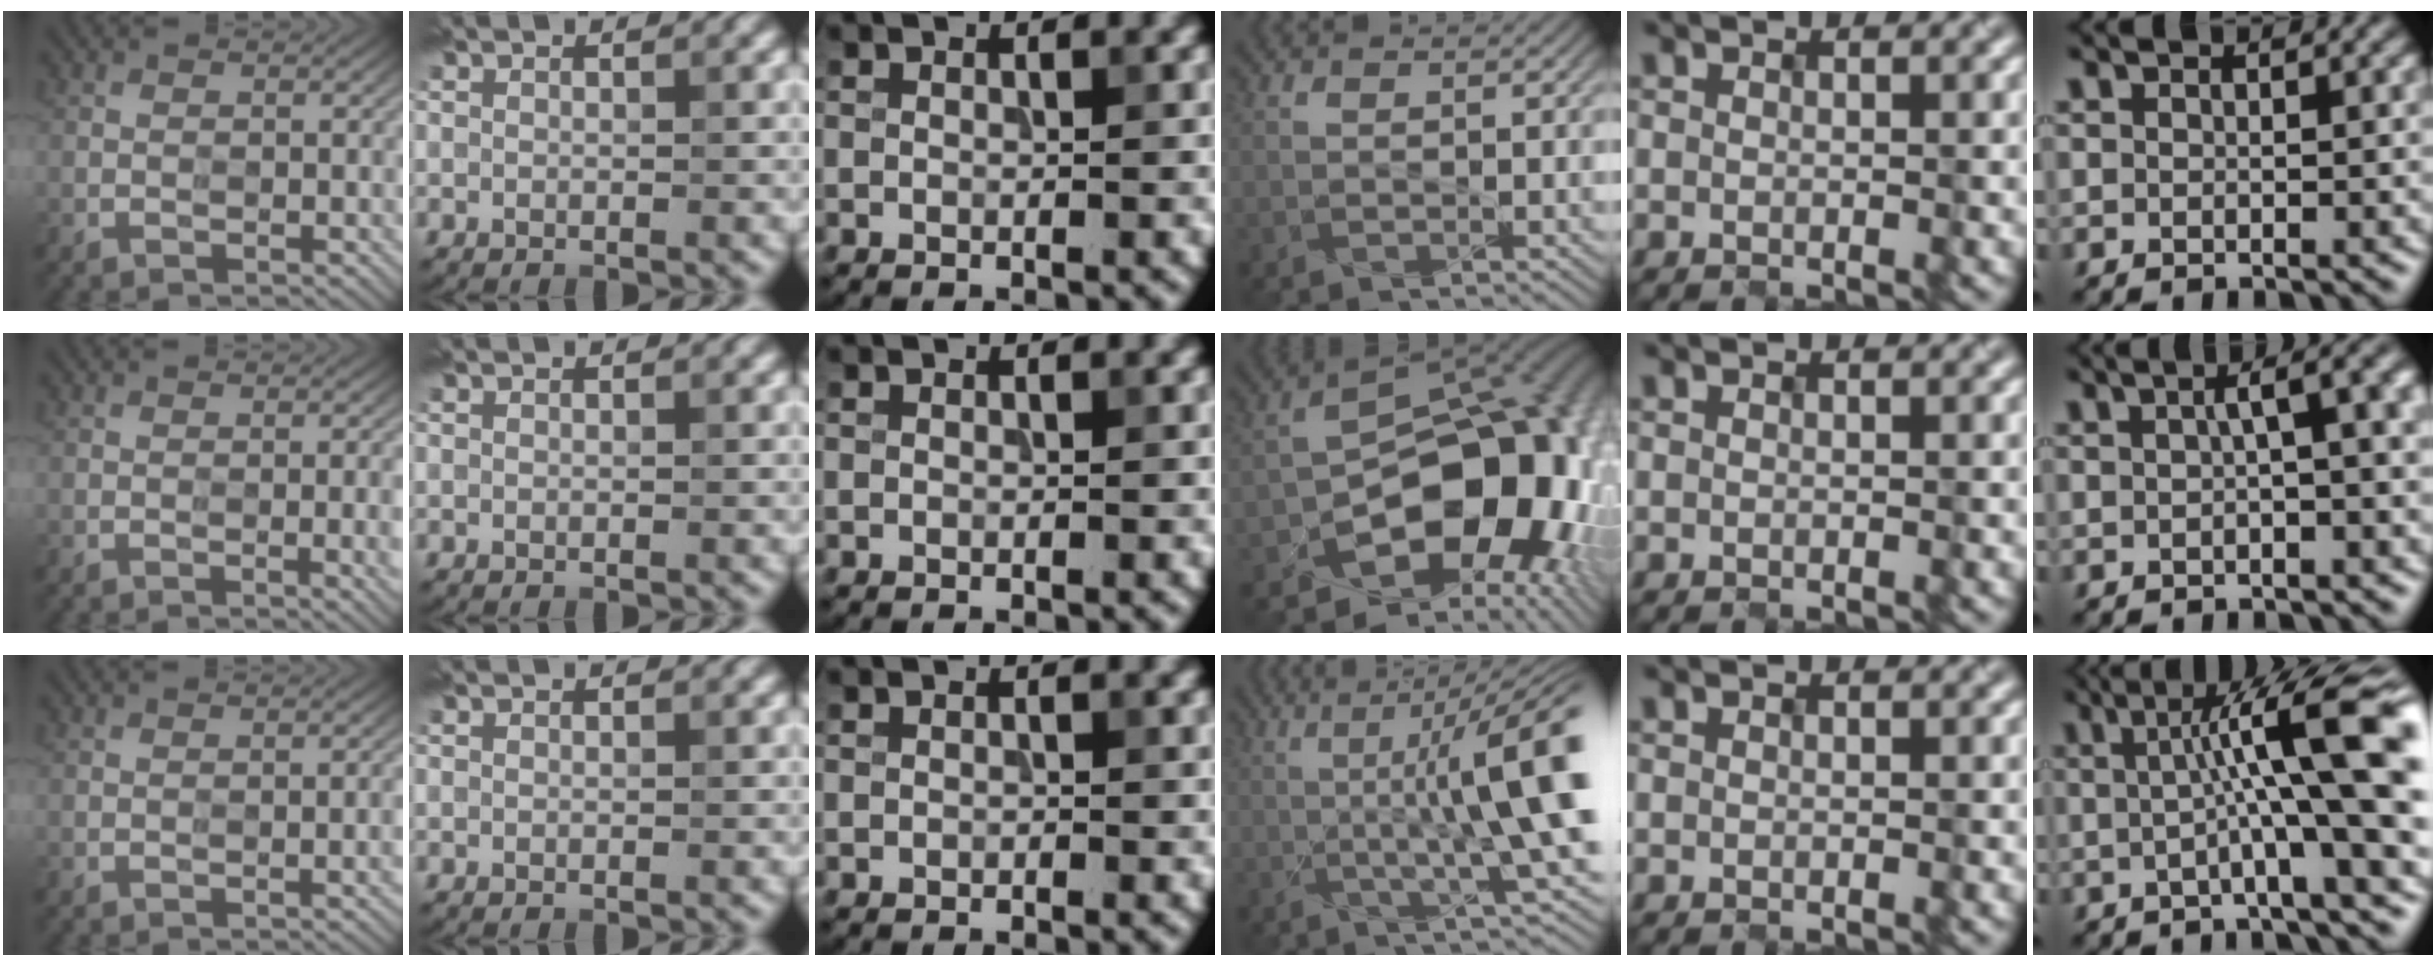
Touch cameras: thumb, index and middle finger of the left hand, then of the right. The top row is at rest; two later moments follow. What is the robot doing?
{"motion": "extract", "object": "connector and pipe"}